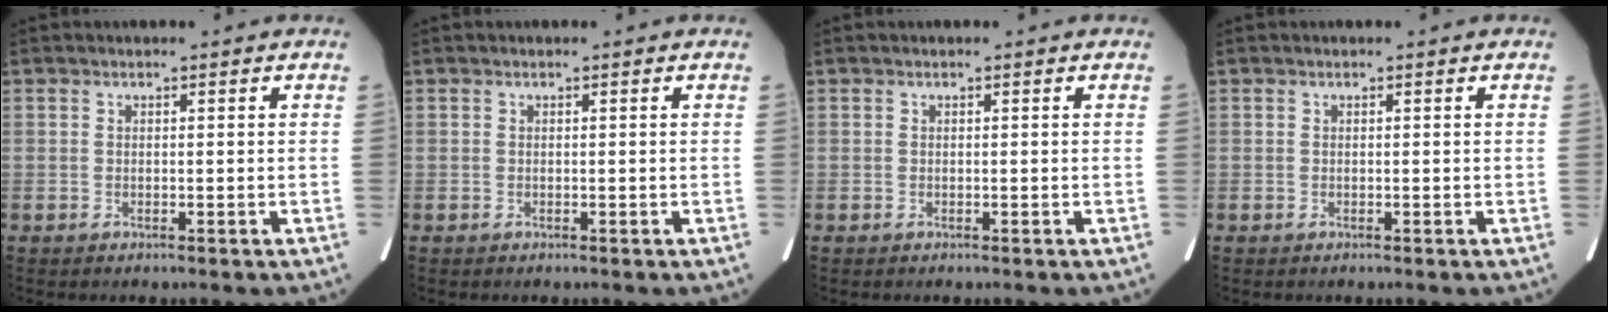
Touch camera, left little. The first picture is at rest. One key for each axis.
{"total": 0.0}
{"total": 0.0}
{"total": 0.0}